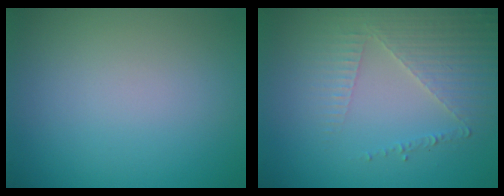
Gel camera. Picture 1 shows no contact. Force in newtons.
{"total": 3.5, "press": 3.2, "slide": 1.4}